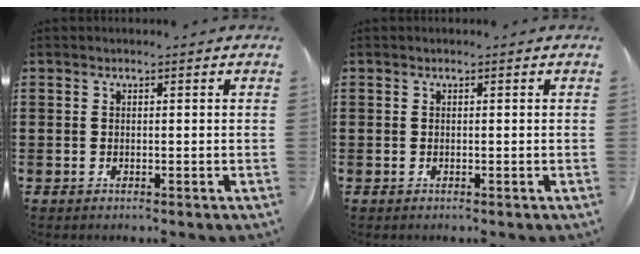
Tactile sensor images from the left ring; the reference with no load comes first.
{"total": 0.0}